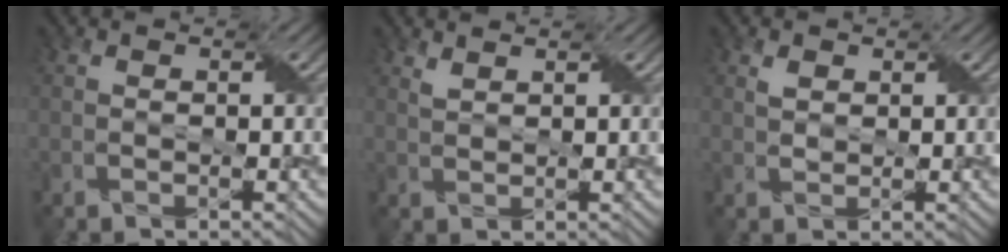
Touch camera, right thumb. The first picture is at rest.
{"total": 1.1, "force": [1.0, 0.2, 0.4], "torque": [-0.020, 0.002, 0.023]}
{"total": 1.4, "force": [0.7, 1.0, 0.8], "torque": [-0.018, 0.000, 0.016]}